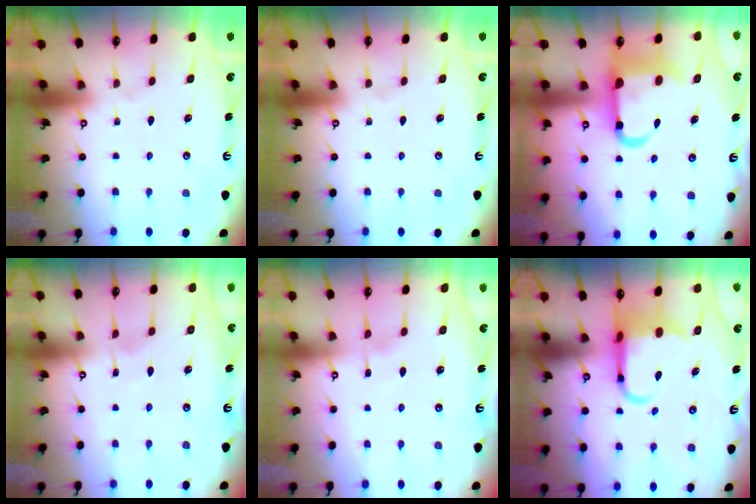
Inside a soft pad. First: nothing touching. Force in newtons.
{"total": 0.0}
{"total": 13.6, "press": 13.5, "slide": 1.6}
{"total": 3.2, "press": 3.1, "slide": 0.4}
{"total": 3.3, "press": 3.3, "slide": 0.4}
{"total": 7.6, "press": 7.3, "slide": 1.9}